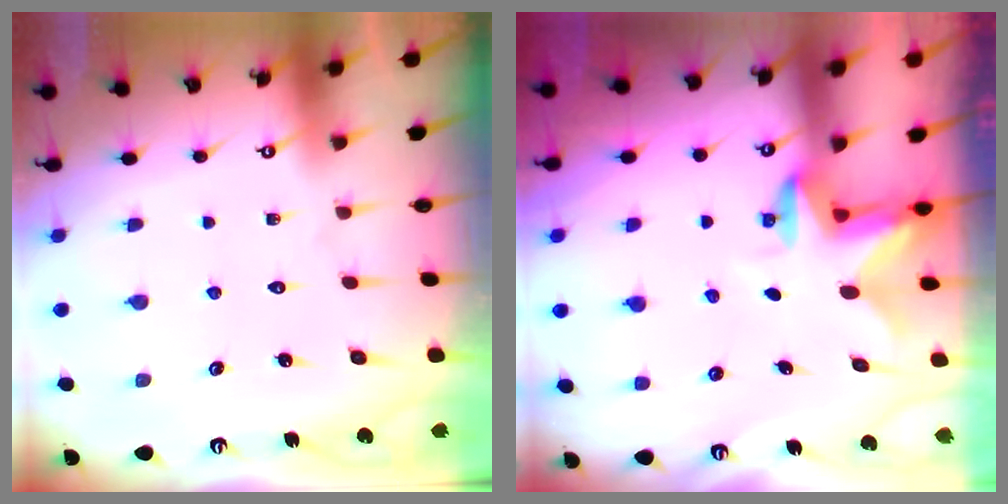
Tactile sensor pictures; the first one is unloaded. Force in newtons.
{"total": 2.8, "press": 2.8, "slide": 0.5}